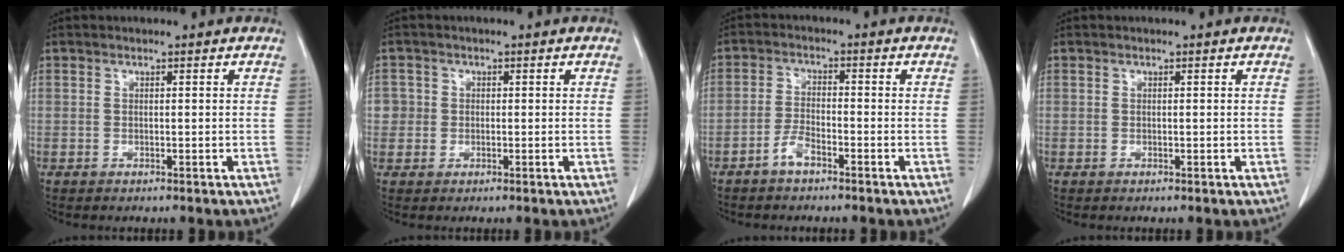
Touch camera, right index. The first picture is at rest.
{"total": 2.6, "force": [0.1, 2.6, 0.1], "torque": [0.014, 0.007, 0.000]}
{"total": 3.2, "force": [-2.3, 0.9, 2.0], "torque": [-0.042, 0.004, -0.047]}
{"total": 0.0}